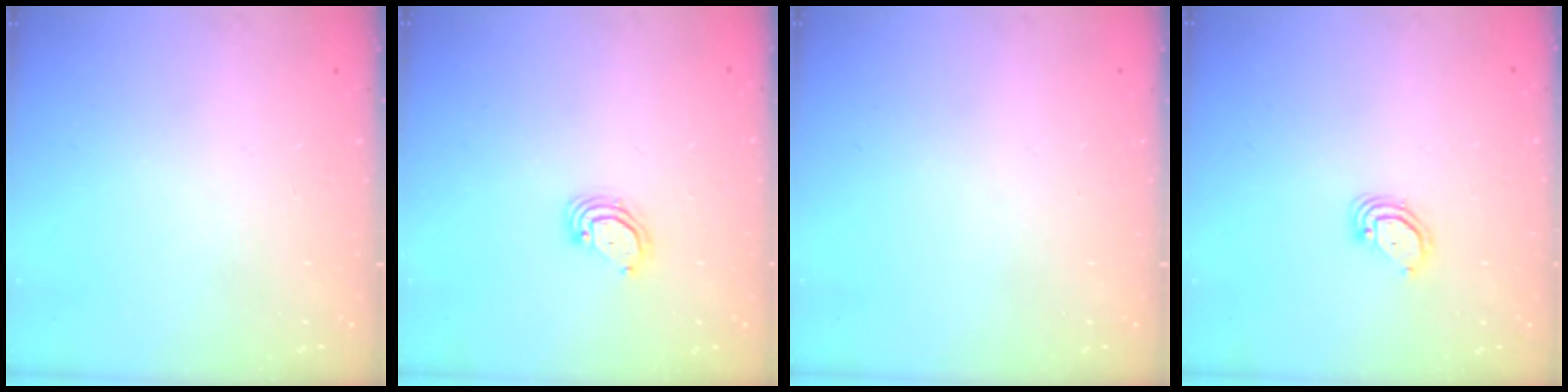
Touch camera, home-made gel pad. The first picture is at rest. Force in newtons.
{"total": 3.0, "press": 2.9, "slide": 0.3}
{"total": 0.0}
{"total": 3.6, "press": 3.6, "slide": 0.3}